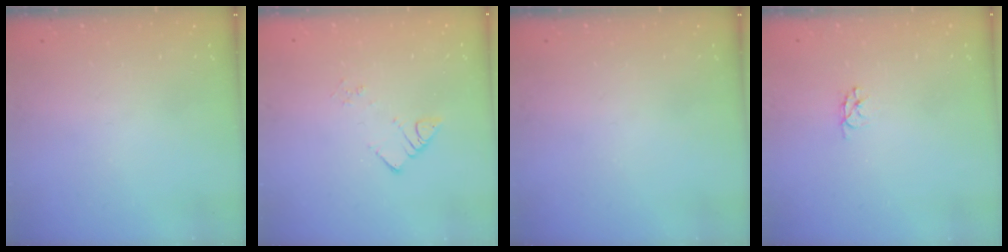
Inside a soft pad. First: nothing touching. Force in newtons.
{"total": 3.3, "press": 3.3, "slide": 0.2}
{"total": 0.0}
{"total": 2.9, "press": 2.9, "slide": 0.3}